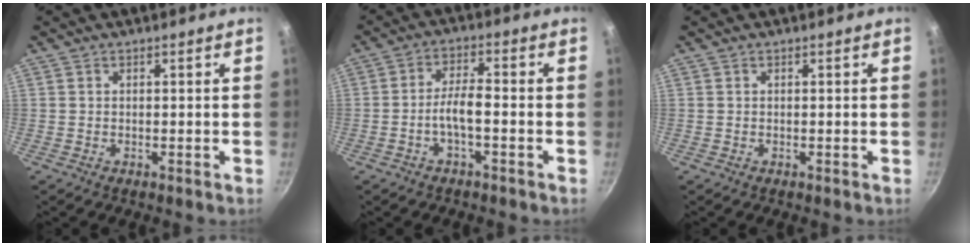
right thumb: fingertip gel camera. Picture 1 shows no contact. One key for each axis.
{"total": 5.2, "fx": -2.0, "fy": 1.6, "fz": 4.6, "tx": -0.091, "ty": 0.027, "tz": -0.043}
{"total": 0.0}